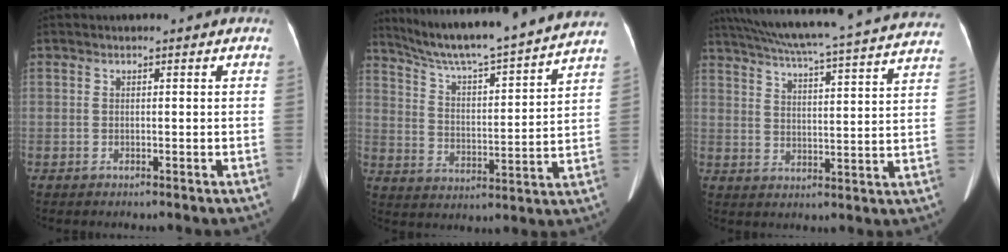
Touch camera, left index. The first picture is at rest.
{"total": 21.8, "force": [19.8, -0.6, 9.2], "torque": [-0.157, -0.018, 0.287]}
{"total": 29.5, "force": [26.7, 1.6, 12.5], "torque": [-0.213, -0.034, 0.336]}